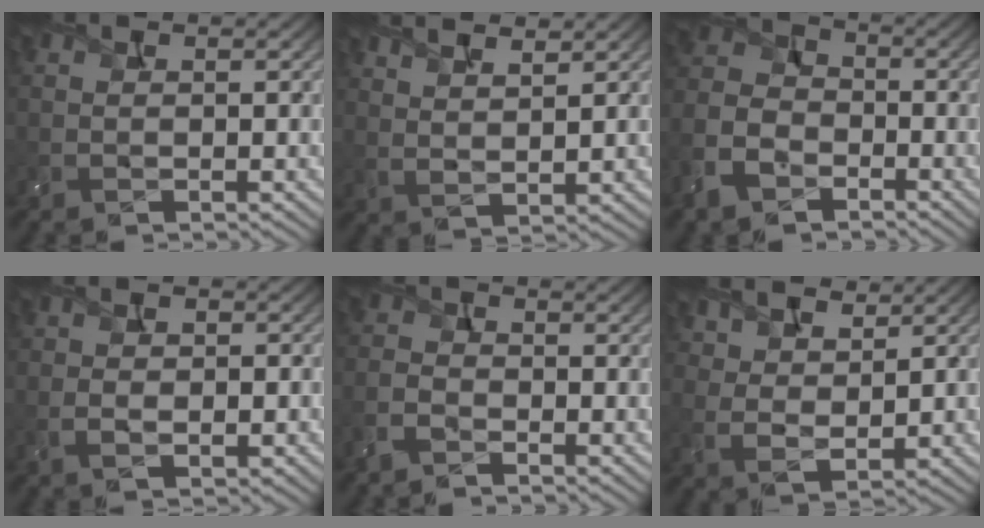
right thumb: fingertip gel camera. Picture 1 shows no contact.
{"total": 5.1, "force": [4.1, 1.1, 2.9], "torque": [-0.052, 0.003, 0.069]}
{"total": 8.2, "force": [-4.7, 5.4, 4.1], "torque": [-0.117, -0.013, -0.109]}
{"total": 3.8, "force": [-0.6, 2.5, 2.7], "torque": [-0.030, 0.000, -0.015]}
{"total": 3.2, "force": [-2.1, 1.7, 1.6], "torque": [-0.041, -0.003, -0.060]}
{"total": 6.0, "force": [4.3, 2.9, 3.1], "torque": [-0.063, -0.004, 0.084]}